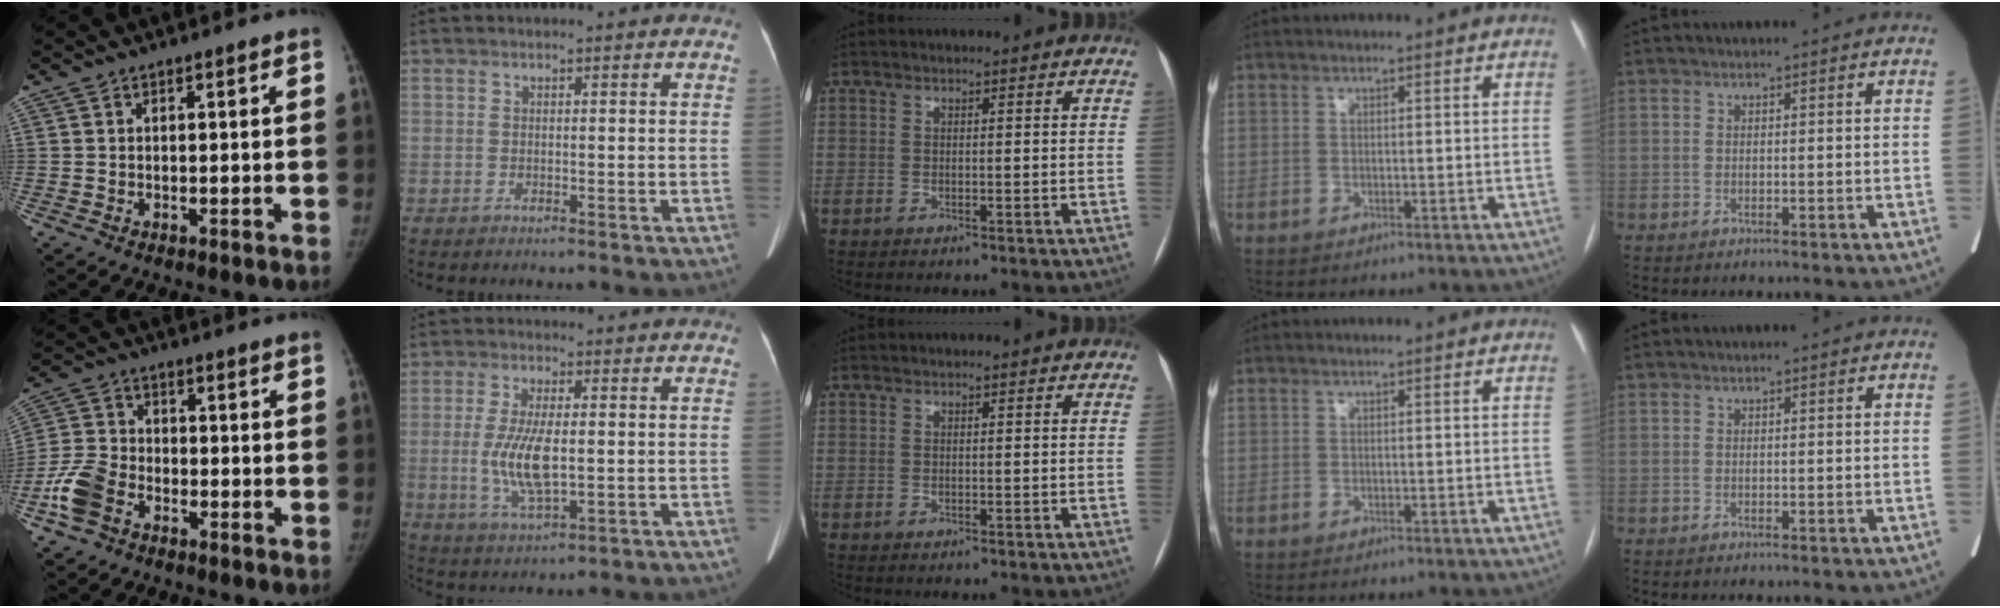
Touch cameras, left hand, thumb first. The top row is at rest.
{"thumb": {"total": 8.0, "force": [-4.0, 5.2, 4.6], "torque": [-0.101, 0.017, -0.084]}, "index": {"total": 8.0, "force": [-0.5, 2.3, 7.6], "torque": [-0.165, -0.008, -0.003]}}